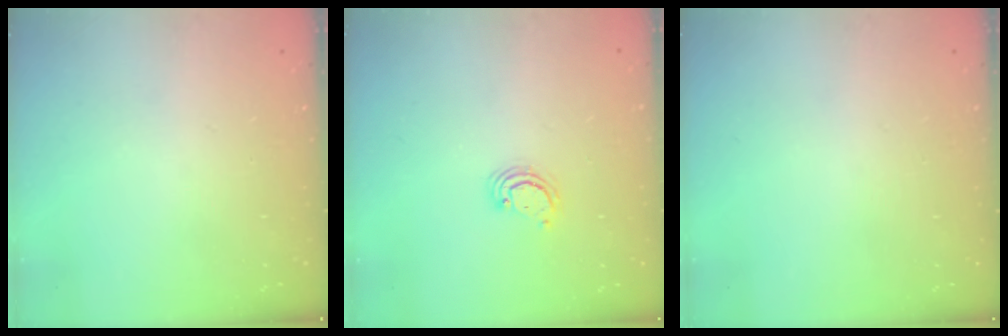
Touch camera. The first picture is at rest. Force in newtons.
{"total": 2.5, "press": 2.5, "slide": 0.3}
{"total": 0.0}